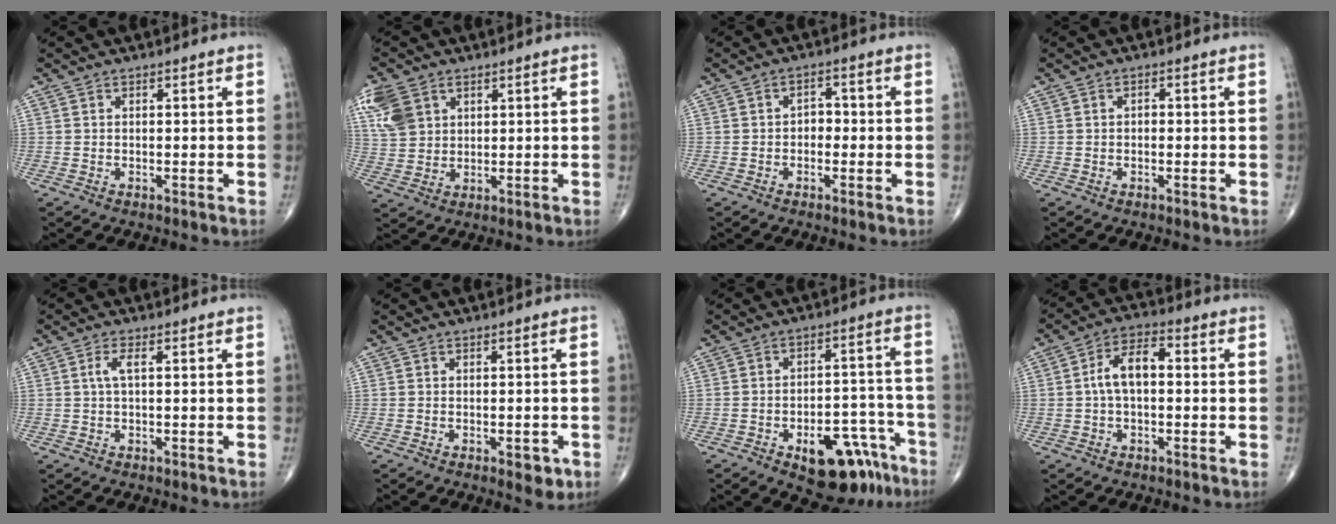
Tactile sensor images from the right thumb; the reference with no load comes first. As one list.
[{"total": 8.6, "force": [3.8, 6.1, 4.7], "torque": [-0.095, -0.003, 0.082]}, {"total": 2.8, "force": [-0.4, 2.0, 1.9], "torque": [-0.014, 0.013, -0.014]}, {"total": 1.1, "force": [0.0, 0.7, 0.8], "torque": [-0.010, 0.004, -0.003]}, {"total": 2.4, "force": [0.4, 0.7, 2.3], "torque": [-0.059, 0.008, 0.008]}, {"total": 3.0, "force": [-1.2, 1.5, 2.3], "torque": [-0.016, 0.001, -0.011]}, {"total": 14.8, "force": [-8.6, 7.4, 9.5], "torque": [-0.092, 0.071, -0.111]}, {"total": 7.5, "force": [0.1, 4.0, 6.4], "torque": [-0.114, 0.029, -0.008]}]